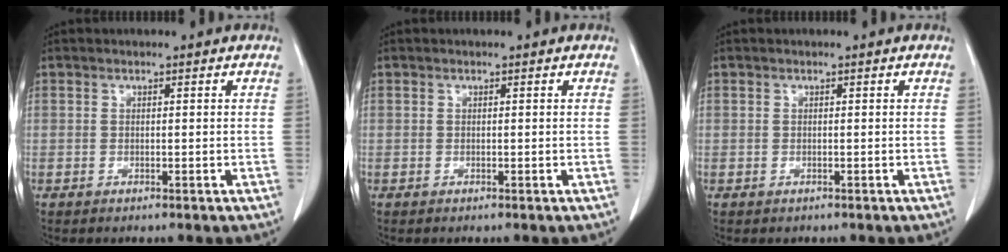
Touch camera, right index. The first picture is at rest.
{"total": 0.0}
{"total": 0.5, "force": [-0.2, 0.5, 0.0], "torque": [0.000, 0.006, -0.005]}